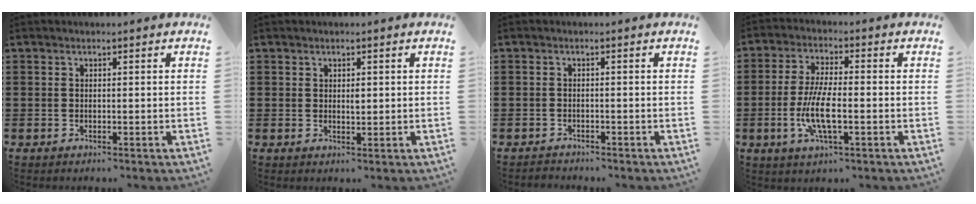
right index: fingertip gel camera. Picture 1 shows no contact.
{"total": 1.2, "force": [0.4, 0.6, 0.9], "torque": [-0.011, -0.001, 0.006]}
{"total": 1.1, "force": [-1.1, 0.0, -0.1], "torque": [-0.003, 0.000, -0.023]}
{"total": 7.5, "force": [-2.0, 2.1, 6.9], "torque": [-0.151, -0.012, -0.042]}